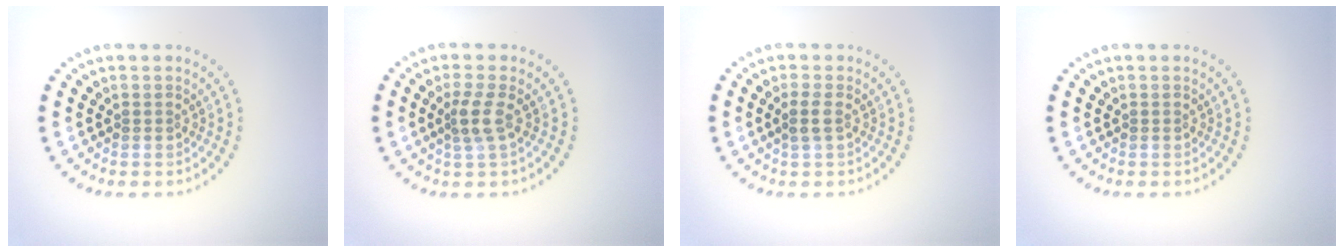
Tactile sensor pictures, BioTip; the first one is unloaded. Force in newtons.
{"total": 2.0, "press": 1.6, "slide": 1.2}
{"total": 1.3, "press": 1.1, "slide": 0.6}
{"total": 0.0}